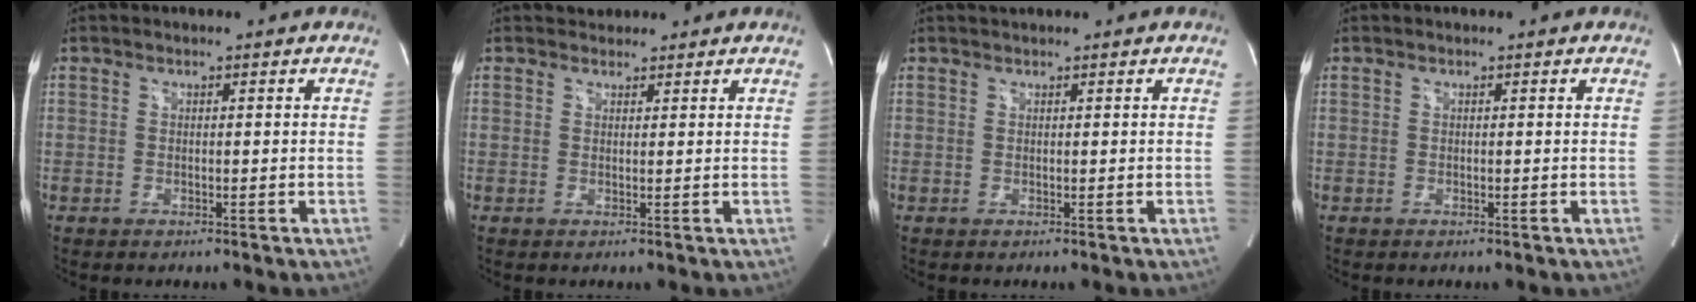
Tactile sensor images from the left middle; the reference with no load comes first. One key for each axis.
{"total": 2.1, "fx": 1.9, "fy": 1.0, "fz": 0.0, "tx": 0.002, "ty": 0.015, "tz": 0.028}
{"total": 1.0, "fx": 1.0, "fy": 0.0, "fz": 0.3, "tx": -0.006, "ty": 0.017, "tz": 0.022}
{"total": 0.0}